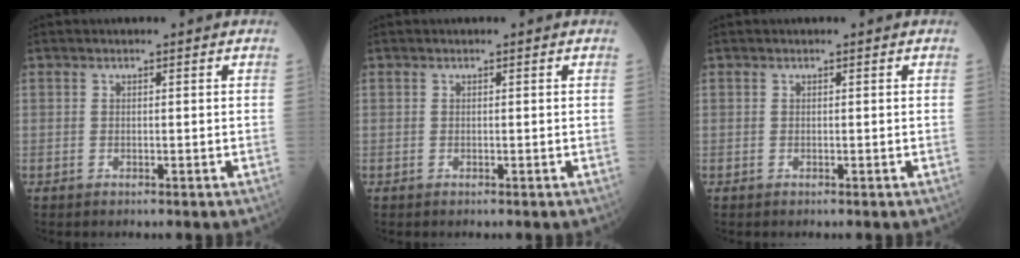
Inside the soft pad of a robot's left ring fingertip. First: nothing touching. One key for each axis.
{"total": 0.0}
{"total": 0.0}